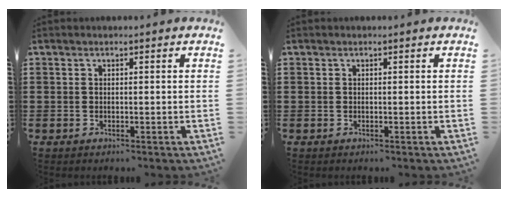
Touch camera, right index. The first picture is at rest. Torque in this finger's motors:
{"motor_torque": [-0.08, 0.12, 0.00, 0.00]}